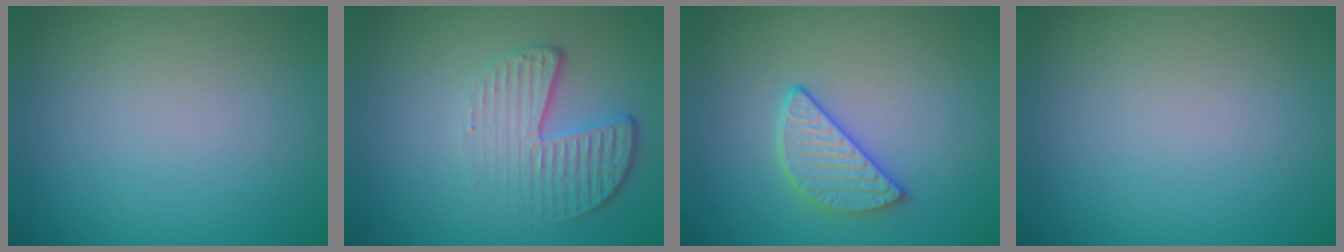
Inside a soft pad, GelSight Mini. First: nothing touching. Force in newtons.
{"total": 4.5, "press": 3.0, "slide": 3.3}
{"total": 2.9, "press": 2.6, "slide": 1.1}
{"total": 0.0}